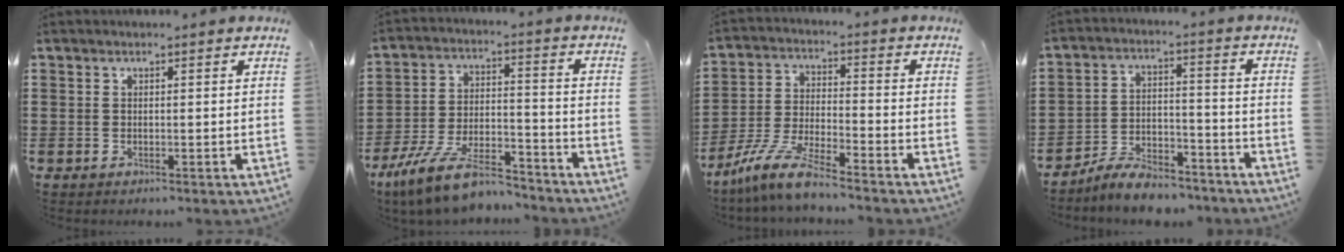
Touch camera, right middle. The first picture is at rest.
{"total": 10.9, "force": [-8.9, 2.2, 6.0], "torque": [-0.121, 0.021, -0.174]}
{"total": 8.1, "force": [-7.0, 0.2, 4.0], "torque": [-0.101, -0.008, -0.144]}
{"total": 7.1, "force": [-6.7, 1.5, 1.9], "torque": [-0.036, 0.016, -0.129]}